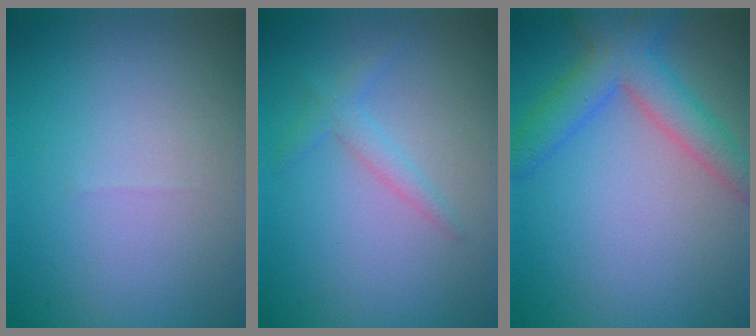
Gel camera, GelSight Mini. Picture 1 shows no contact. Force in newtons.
{"total": 1.5, "press": 1.5, "slide": 0.1}
{"total": 4.6, "press": 4.6, "slide": 0.1}